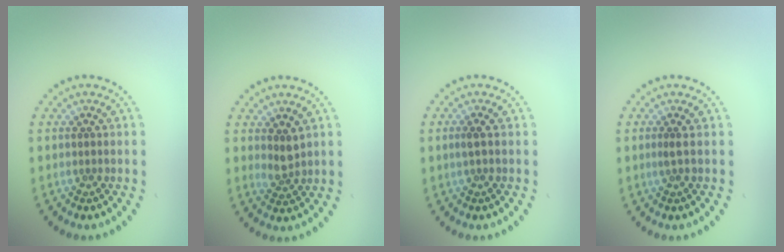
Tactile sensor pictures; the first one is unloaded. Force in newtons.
{"total": 1.7, "press": 1.4, "slide": 1.0}
{"total": 0.9, "press": 0.8, "slide": 0.5}
{"total": 0.7, "press": 0.4, "slide": 0.5}